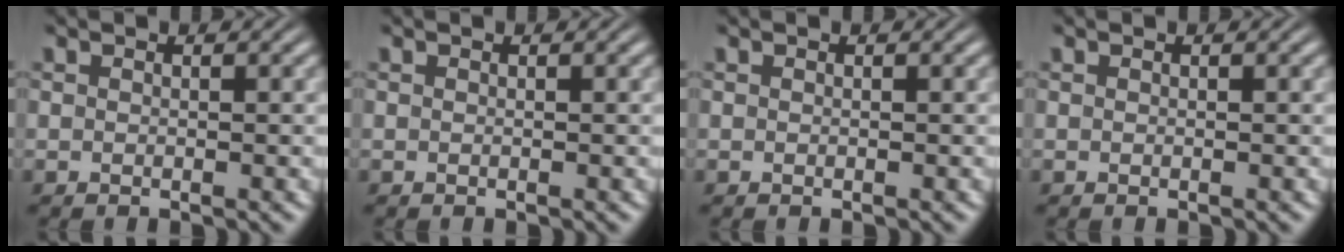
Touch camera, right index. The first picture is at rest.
{"total": 0.0}
{"total": 0.0}
{"total": 0.0}